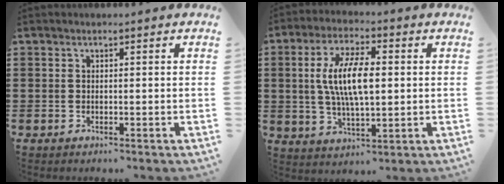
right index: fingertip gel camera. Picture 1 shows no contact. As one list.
[{"total": 9.6, "force": [0.8, 3.6, 8.9], "torque": [-0.188, 0.006, 0.008]}]